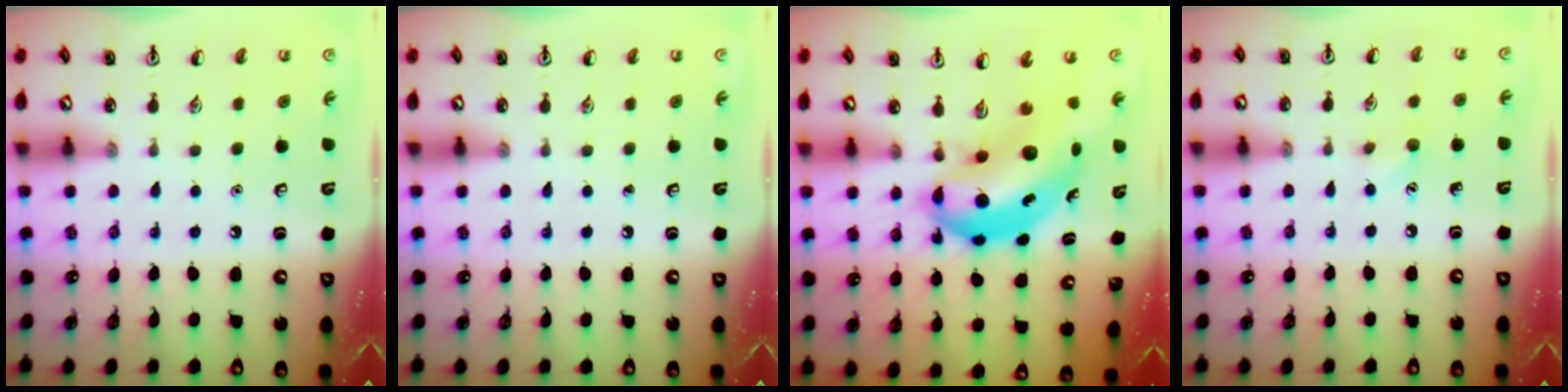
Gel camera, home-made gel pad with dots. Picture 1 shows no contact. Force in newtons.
{"total": 0.0}
{"total": 9.3, "press": 9.0, "slide": 2.4}
{"total": 5.1, "press": 4.8, "slide": 1.5}